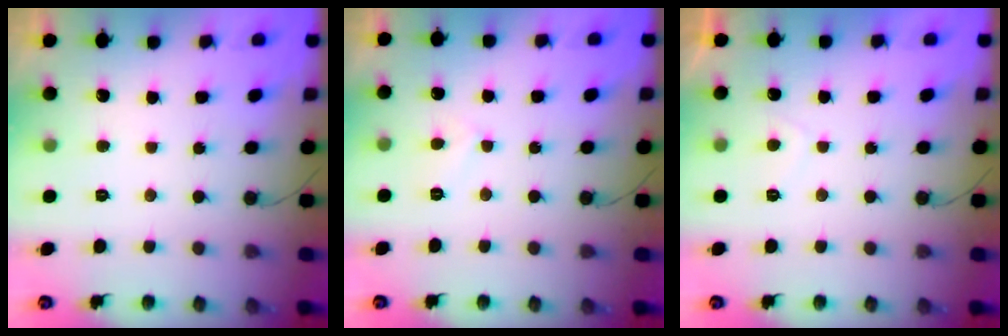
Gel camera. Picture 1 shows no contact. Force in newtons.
{"total": 3.9, "press": 3.9, "slide": 0.4}
{"total": 1.5, "press": 1.3, "slide": 0.7}